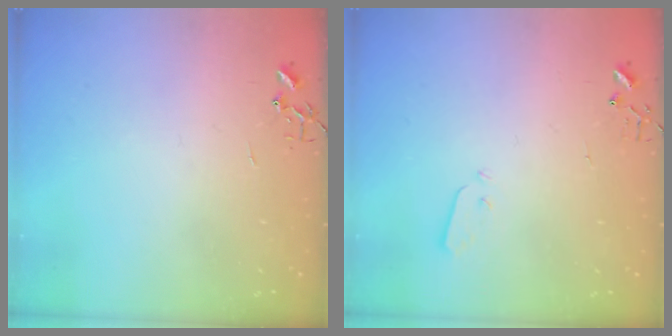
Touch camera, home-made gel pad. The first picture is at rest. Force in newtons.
{"total": 3.0, "press": 2.9, "slide": 0.3}